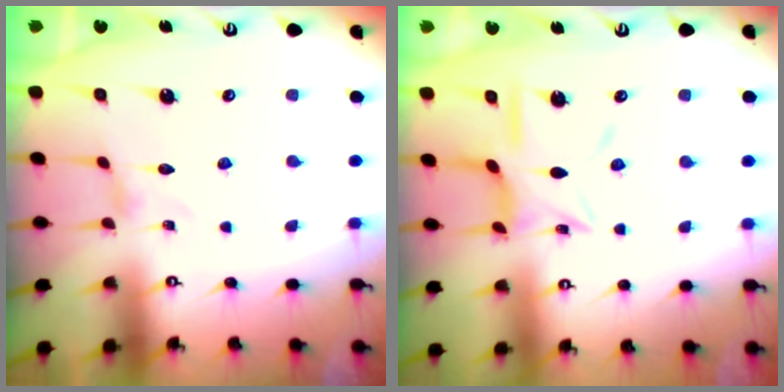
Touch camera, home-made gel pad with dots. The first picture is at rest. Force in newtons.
{"total": 10.3, "press": 10.2, "slide": 0.8}